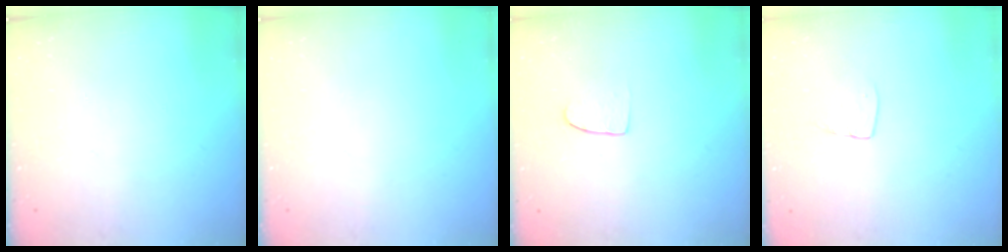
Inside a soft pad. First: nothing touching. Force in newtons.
{"total": 0.0}
{"total": 6.4, "press": 6.3, "slide": 0.4}
{"total": 5.0, "press": 5.0, "slide": 0.3}